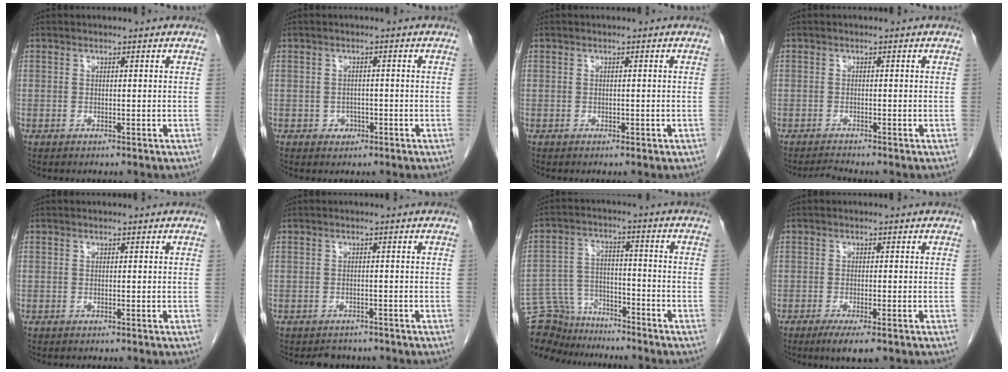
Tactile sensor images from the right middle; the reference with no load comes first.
{"total": 1.7, "force": [-0.8, 1.5, 0.5], "torque": [-0.005, 0.007, -0.007]}
{"total": 0.6, "force": [-0.3, 0.4, 0.4], "torque": [-0.005, 0.002, -0.001]}
{"total": 1.4, "force": [-1.3, -0.6, 0.1], "torque": [-0.007, -0.009, -0.023]}
{"total": 0.0}
{"total": 2.7, "force": [-2.4, 1.3, 0.0], "torque": [-0.004, 0.001, -0.034]}
{"total": 11.9, "force": [-11.0, 4.2, 1.4], "torque": [-0.035, 0.033, -0.187]}
{"total": 4.4, "force": [-2.8, 0.8, 3.4], "torque": [-0.052, -0.011, -0.041]}